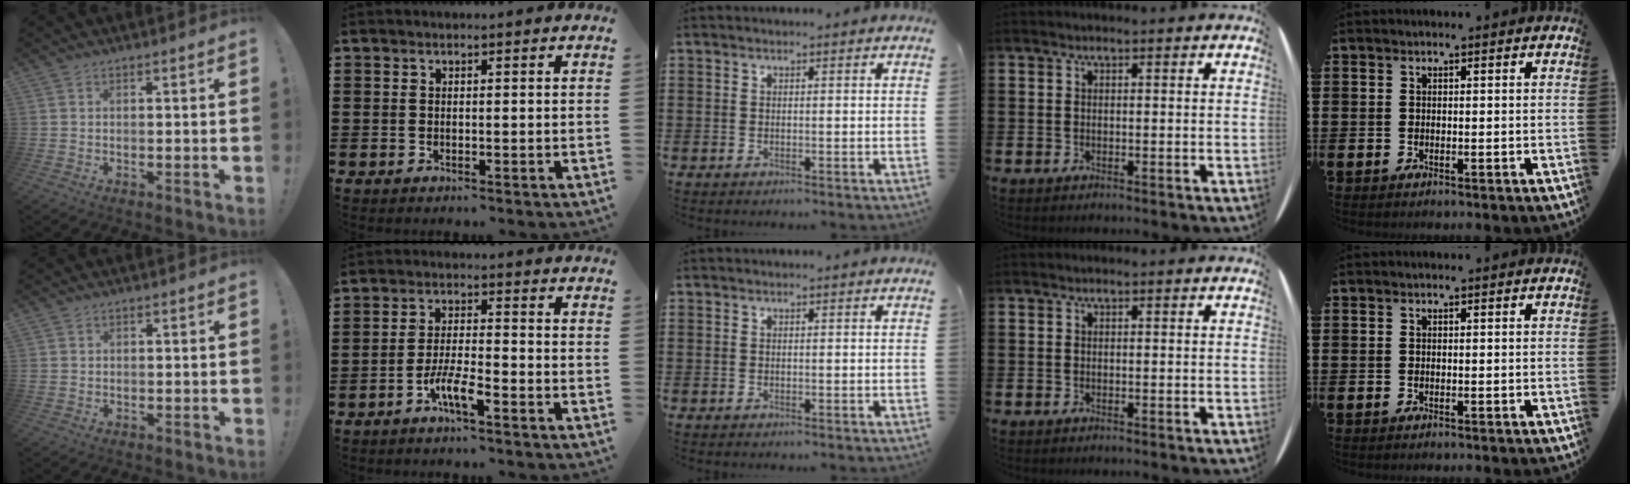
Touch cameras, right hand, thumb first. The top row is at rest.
{"thumb": {"total": 0.9, "force": [0.2, 0.9, 0.2], "torque": [-0.004, 0.002, 0.005]}, "index": {"total": 5.3, "force": [-3.2, 0.7, 4.1], "torque": [-0.096, -0.007, -0.065]}}